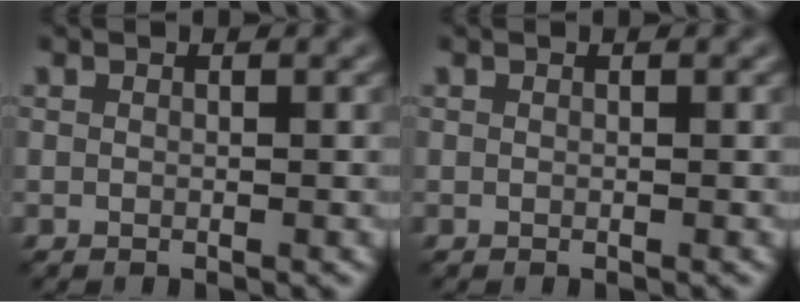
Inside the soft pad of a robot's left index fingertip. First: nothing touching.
{"total": 0.0}